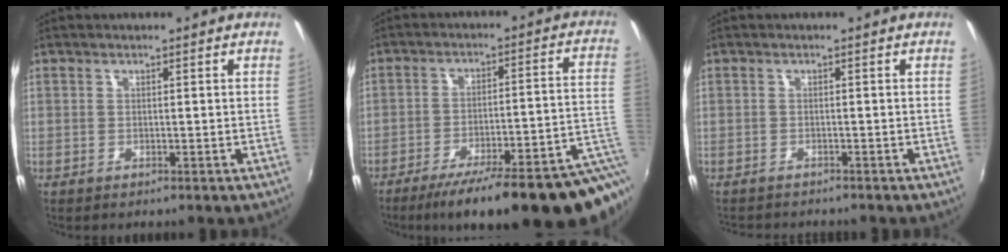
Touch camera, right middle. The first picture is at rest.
{"total": 19.9, "force": [-11.6, 1.8, 16.1], "torque": [-0.215, -0.036, -0.155]}
{"total": 3.2, "force": [-3.0, 0.7, 0.7], "torque": [-0.024, -0.015, -0.049]}